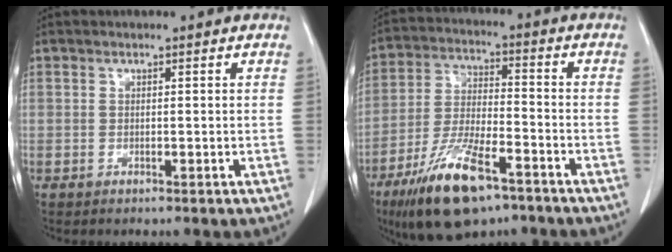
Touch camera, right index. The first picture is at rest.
{"total": 14.5, "force": [-9.1, 4.0, 10.6], "torque": [-0.211, -0.022, -0.157]}